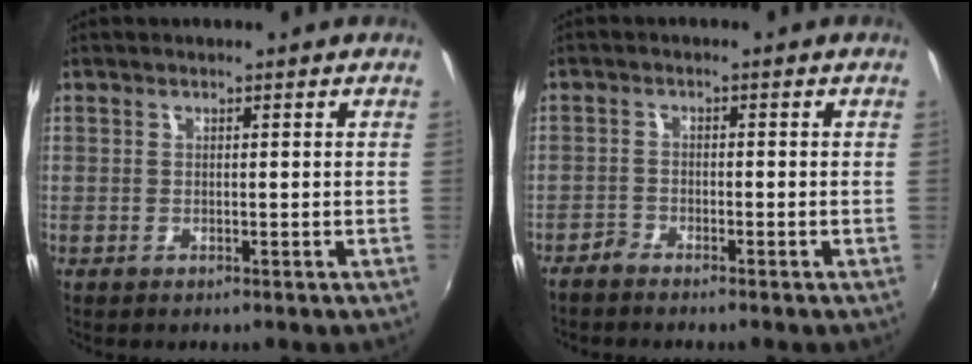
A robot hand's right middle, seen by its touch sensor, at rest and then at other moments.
{"total": 1.9, "force": [-1.9, 0.5, 0.2], "torque": [-0.011, -0.003, -0.040]}